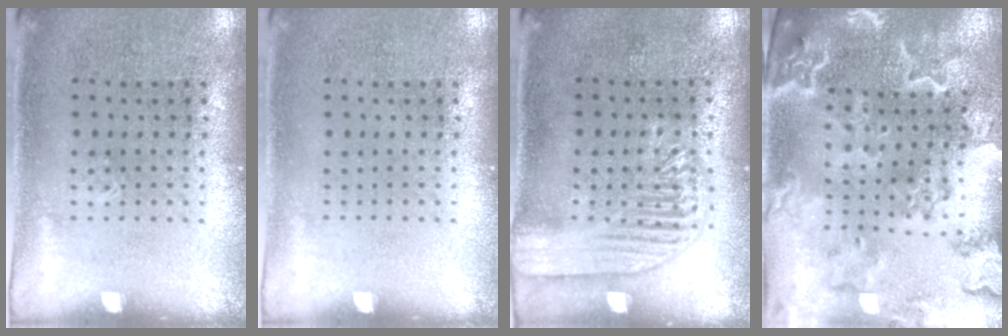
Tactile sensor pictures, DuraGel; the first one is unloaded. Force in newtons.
{"total": 0.0}
{"total": 1.8, "press": 1.7, "slide": 0.2}
{"total": 3.7, "press": 3.2, "slide": 1.9}